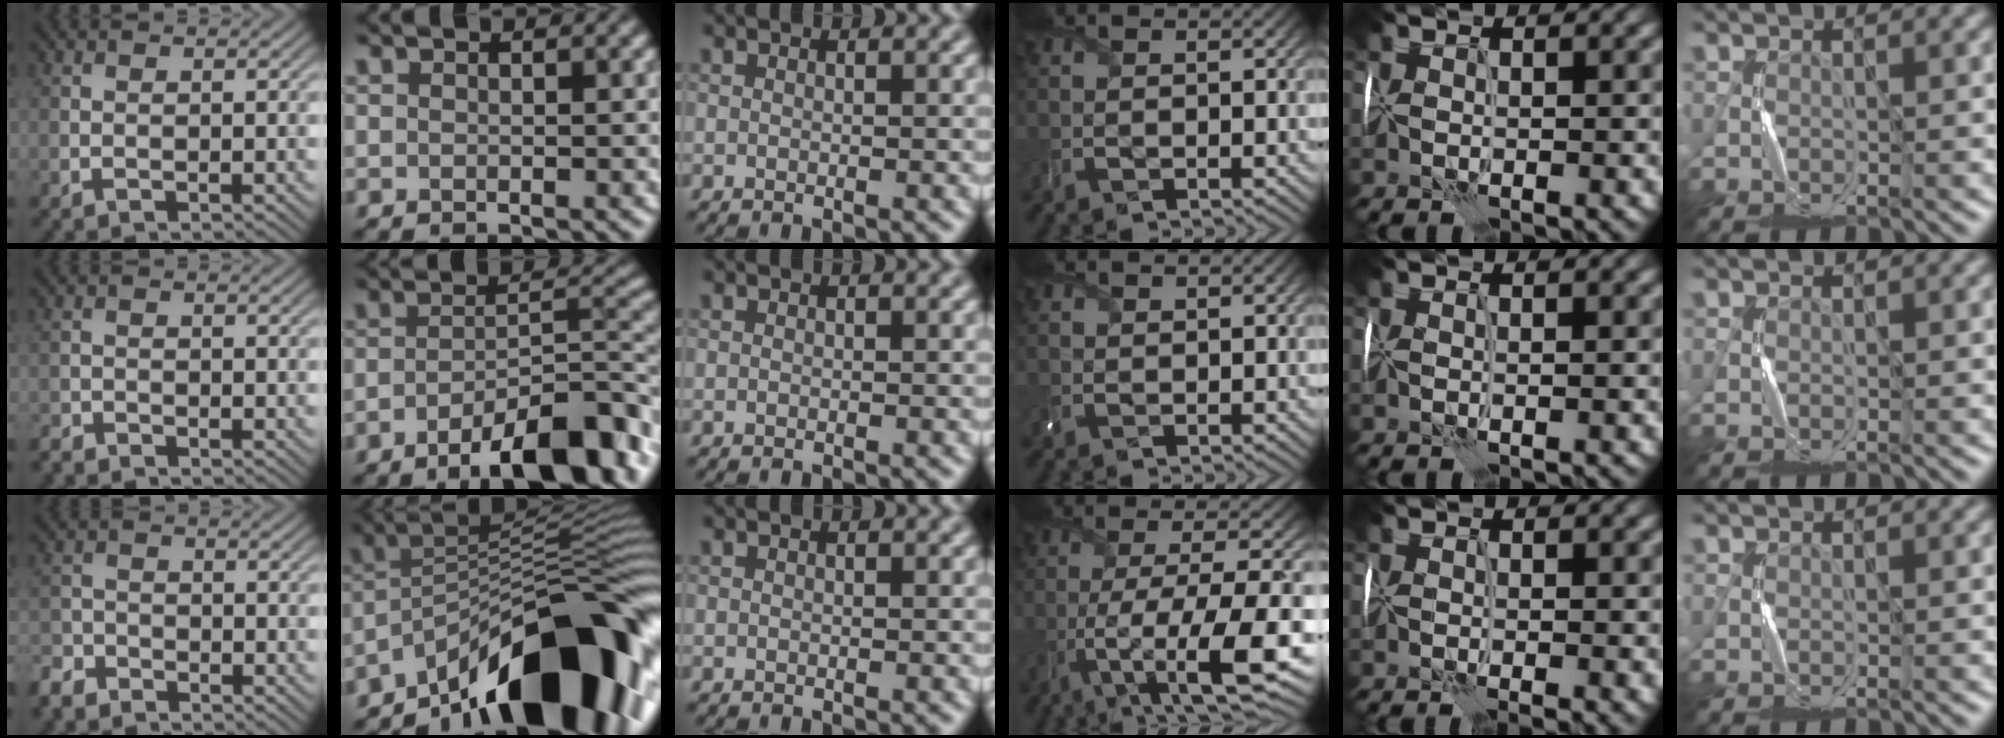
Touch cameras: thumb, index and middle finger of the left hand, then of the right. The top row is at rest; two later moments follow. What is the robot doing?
{"motion": "wrap", "object": "felt sheet"}